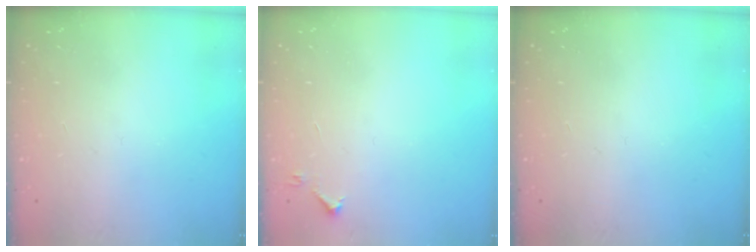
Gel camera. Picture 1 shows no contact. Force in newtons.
{"total": 3.8, "press": 3.7, "slide": 0.6}
{"total": 0.0}